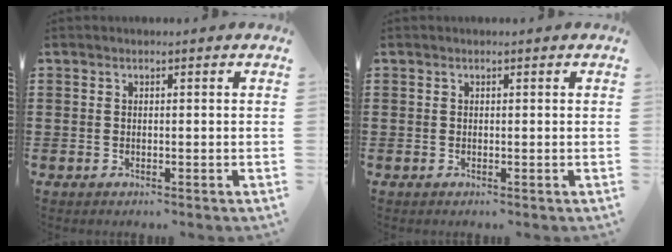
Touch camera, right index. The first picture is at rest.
{"total": 0.0}